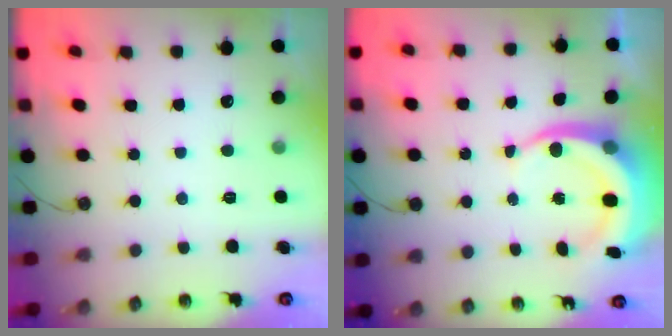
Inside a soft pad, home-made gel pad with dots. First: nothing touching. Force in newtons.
{"total": 8.8, "press": 8.6, "slide": 1.6}